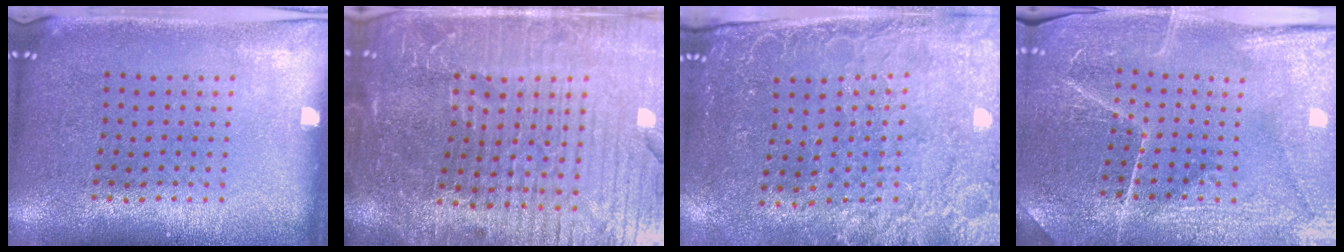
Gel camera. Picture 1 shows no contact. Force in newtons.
{"total": 6.4, "press": 5.7, "slide": 3.0}
{"total": 2.8, "press": 2.6, "slide": 1.1}
{"total": 4.0, "press": 3.9, "slide": 1.1}